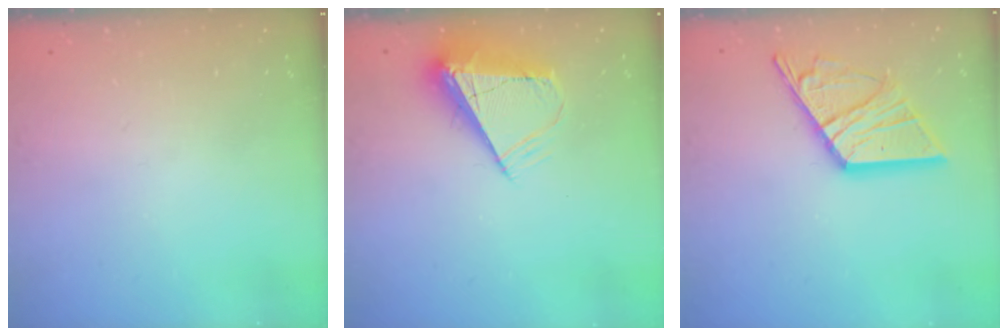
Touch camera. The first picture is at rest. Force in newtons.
{"total": 10.5, "press": 10.5, "slide": 1.2}
{"total": 15.2, "press": 15.2, "slide": 1.2}